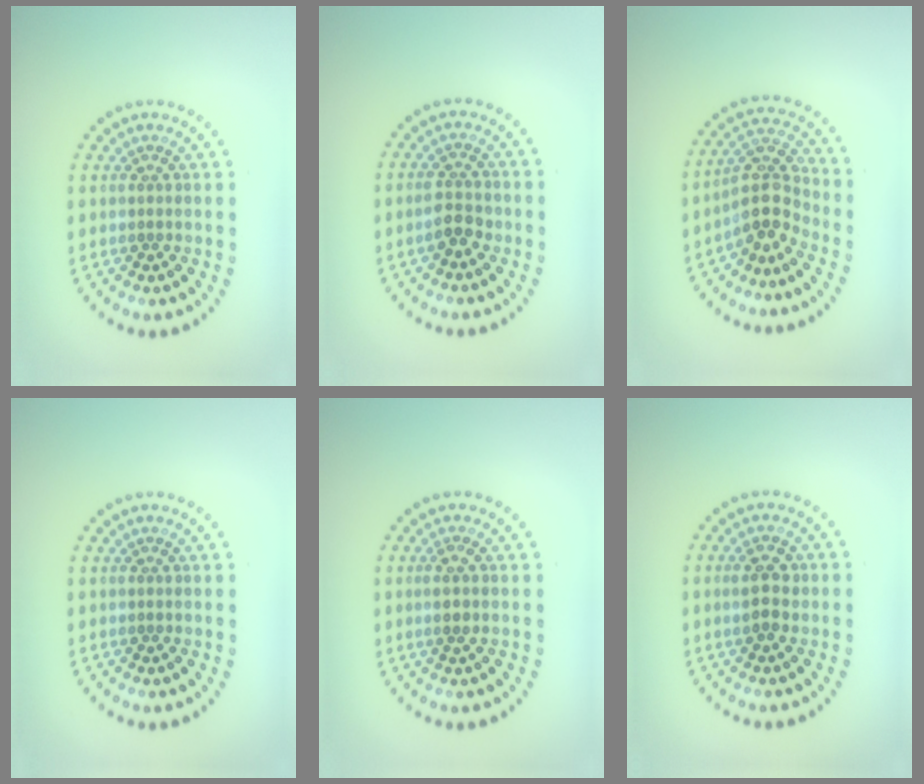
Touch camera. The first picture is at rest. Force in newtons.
{"total": 2.3, "press": 2.2, "slide": 0.5}
{"total": 3.9, "press": 3.3, "slide": 2.1}
{"total": 0.0}
{"total": 1.2, "press": 0.9, "slide": 0.7}
{"total": 2.5, "press": 2.4, "slide": 0.4}